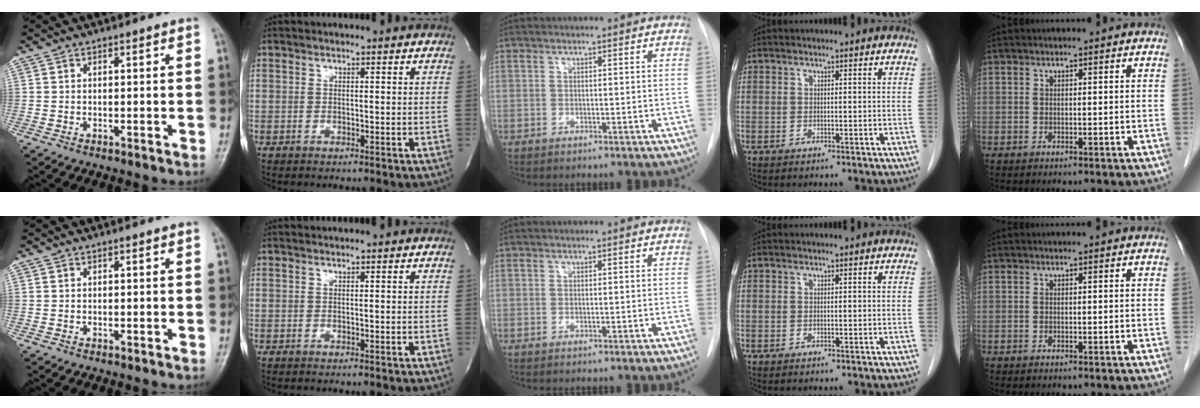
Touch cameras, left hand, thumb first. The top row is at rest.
{}